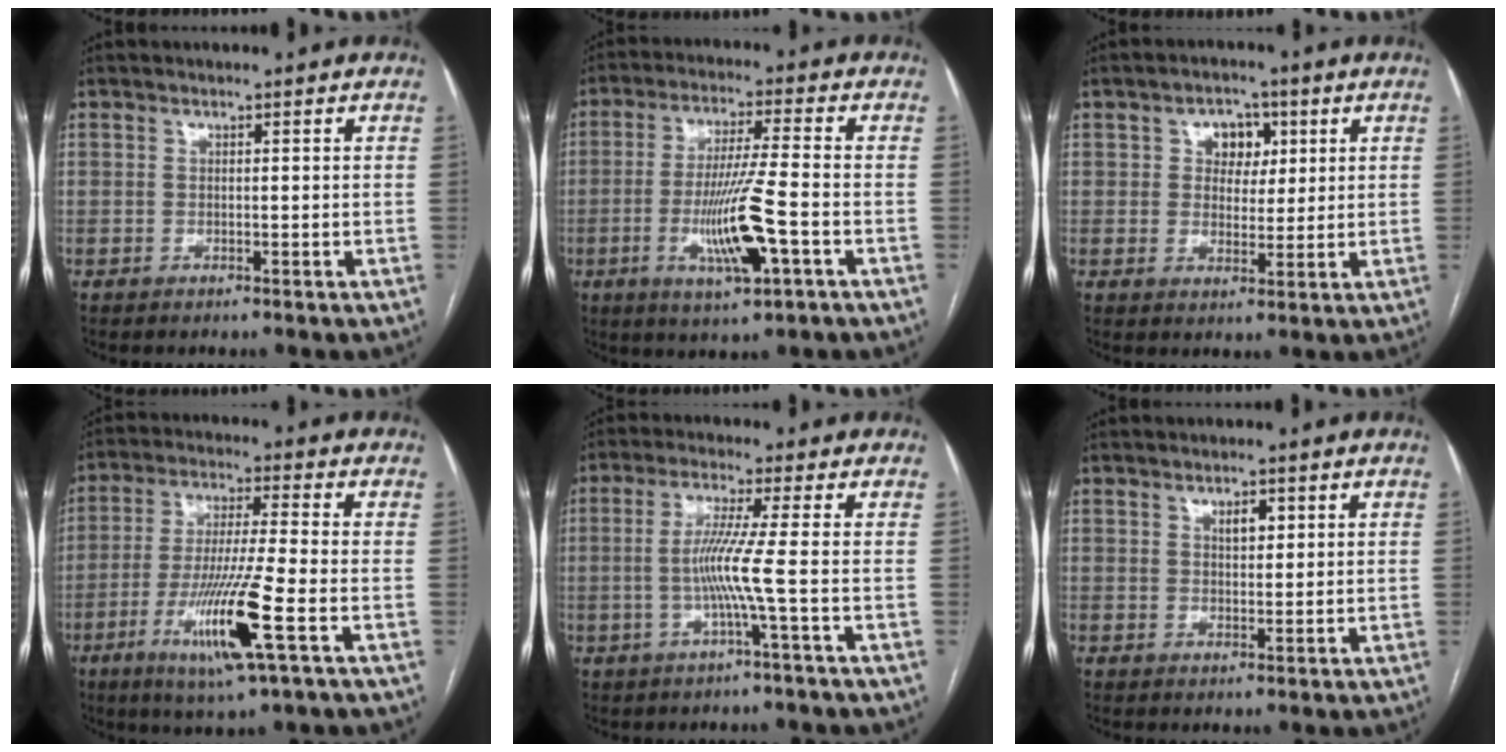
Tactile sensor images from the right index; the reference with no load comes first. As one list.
[{"total": 11.4, "force": [-3.8, 0.7, 10.8], "torque": [-0.206, -0.013, -0.066]}, {"total": 5.4, "force": [1.7, 4.0, 3.2], "torque": [-0.045, 0.016, 0.030]}, {"total": 13.3, "force": [-5.1, 0.0, 12.3], "torque": [-0.242, -0.022, -0.092]}, {"total": 6.2, "force": [-1.2, -1.6, 5.9], "torque": [-0.120, 0.001, -0.022]}, {"total": 2.6, "force": [1.1, 1.4, 2.0], "torque": [-0.030, 0.002, 0.018]}]